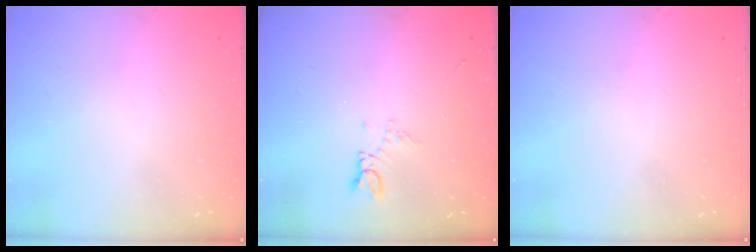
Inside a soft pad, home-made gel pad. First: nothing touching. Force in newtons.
{"total": 4.3, "press": 4.3, "slide": 0.6}
{"total": 0.0}